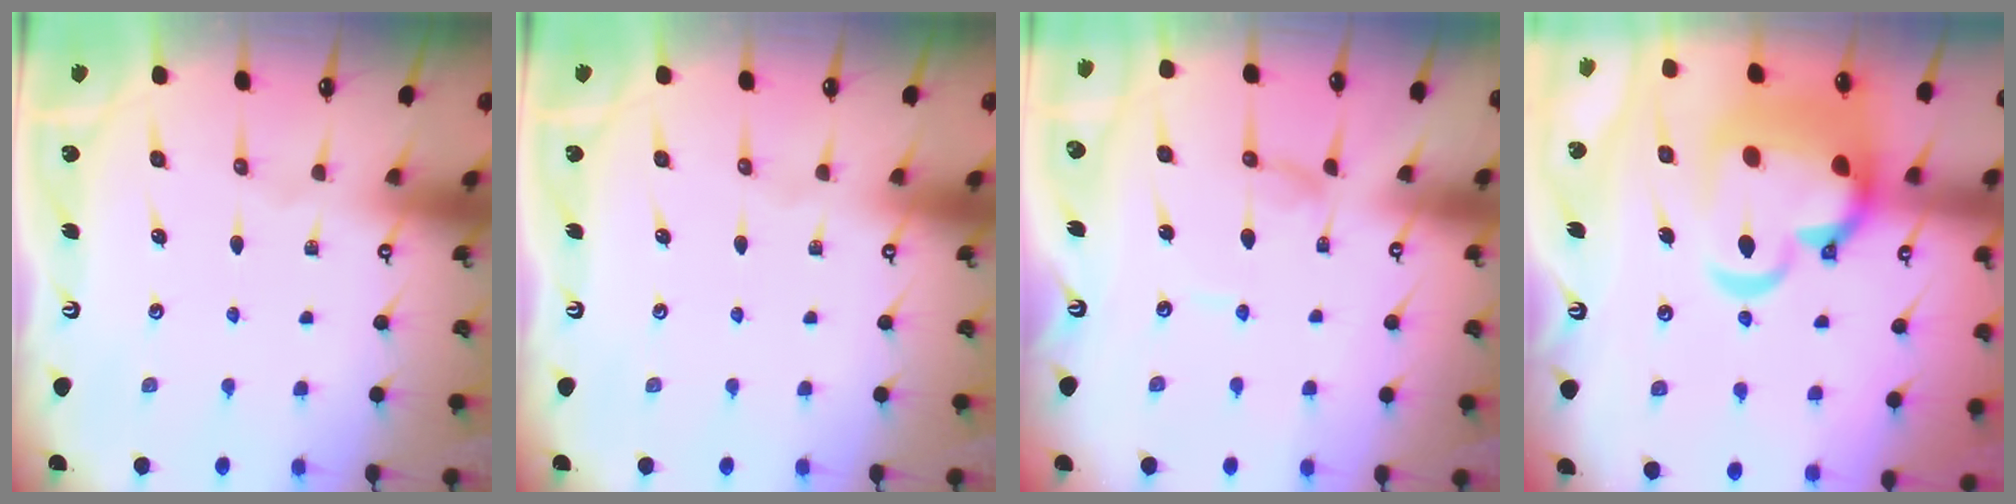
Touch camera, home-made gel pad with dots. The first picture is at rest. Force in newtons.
{"total": 0.0}
{"total": 1.1, "press": 1.0, "slide": 0.3}
{"total": 14.9, "press": 14.7, "slide": 2.4}